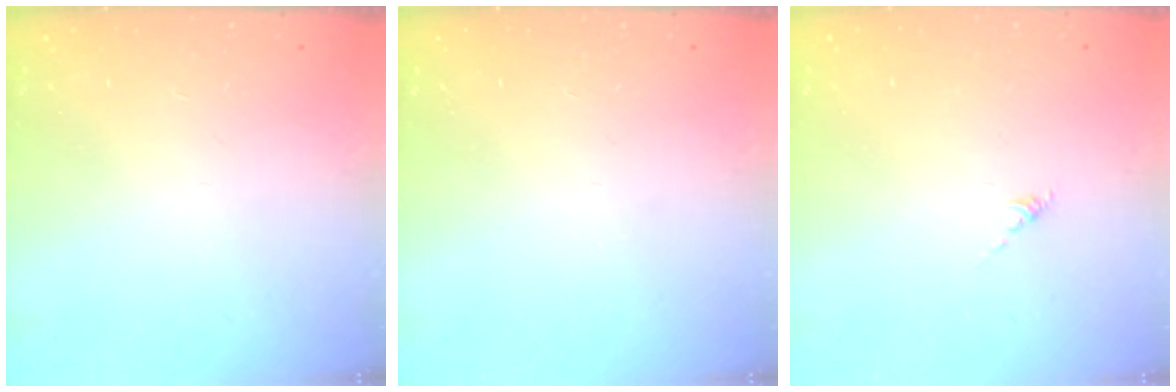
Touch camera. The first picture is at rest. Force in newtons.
{"total": 0.0}
{"total": 0.0}